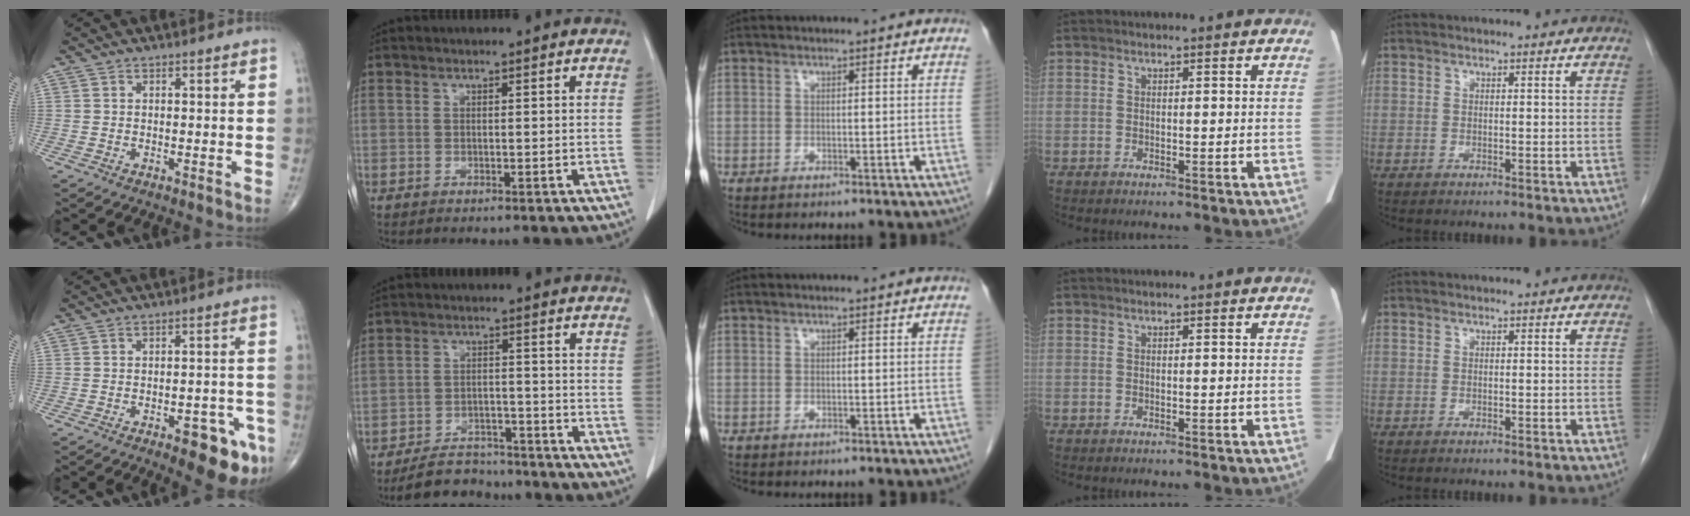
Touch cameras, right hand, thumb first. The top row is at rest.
{"thumb": {"total": 10.4, "force": [-5.1, 4.0, 8.2], "torque": [-0.078, 0.023, -0.057]}, "index": {"total": 7.7, "force": [-7.0, 3.0, 1.0], "torque": [-0.012, 0.006, -0.115]}}